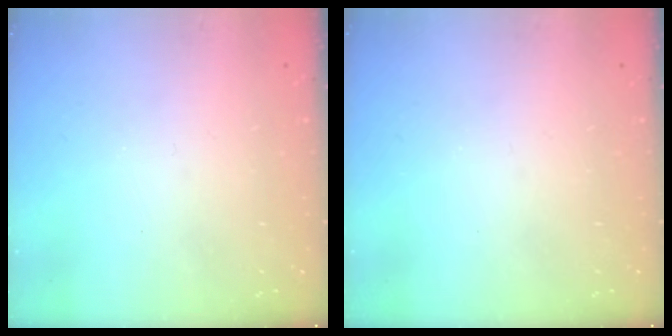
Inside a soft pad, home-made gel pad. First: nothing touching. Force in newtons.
{"total": 0.0}